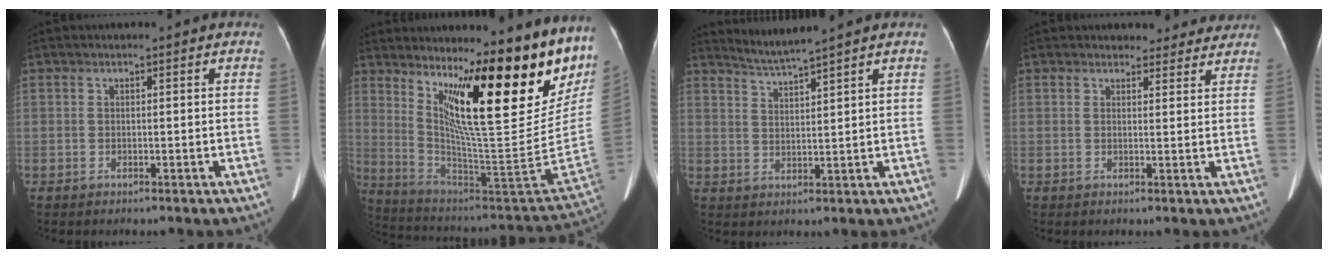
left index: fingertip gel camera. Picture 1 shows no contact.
{"total": 24.1, "force": [16.2, 2.8, 17.6], "torque": [-0.259, -0.057, 0.242]}
{"total": 3.9, "force": [3.4, -1.8, 0.5], "torque": [-0.018, -0.013, 0.073]}
{"total": 6.8, "force": [6.3, 2.5, 0.5], "torque": [0.021, 0.004, 0.054]}